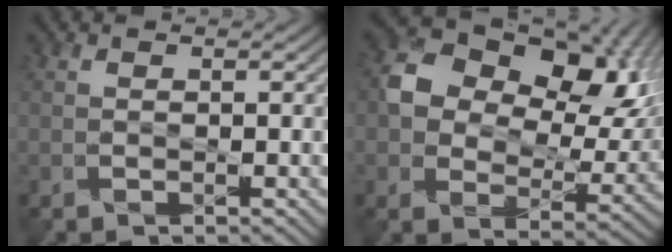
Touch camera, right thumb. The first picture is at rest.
{"total": 14.2, "force": [4.6, 9.7, 9.2], "torque": [-0.163, 0.001, 0.087]}